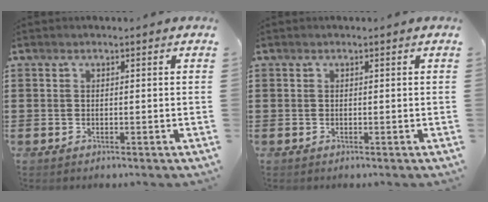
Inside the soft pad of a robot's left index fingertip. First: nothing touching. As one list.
[{"total": 0.0}]